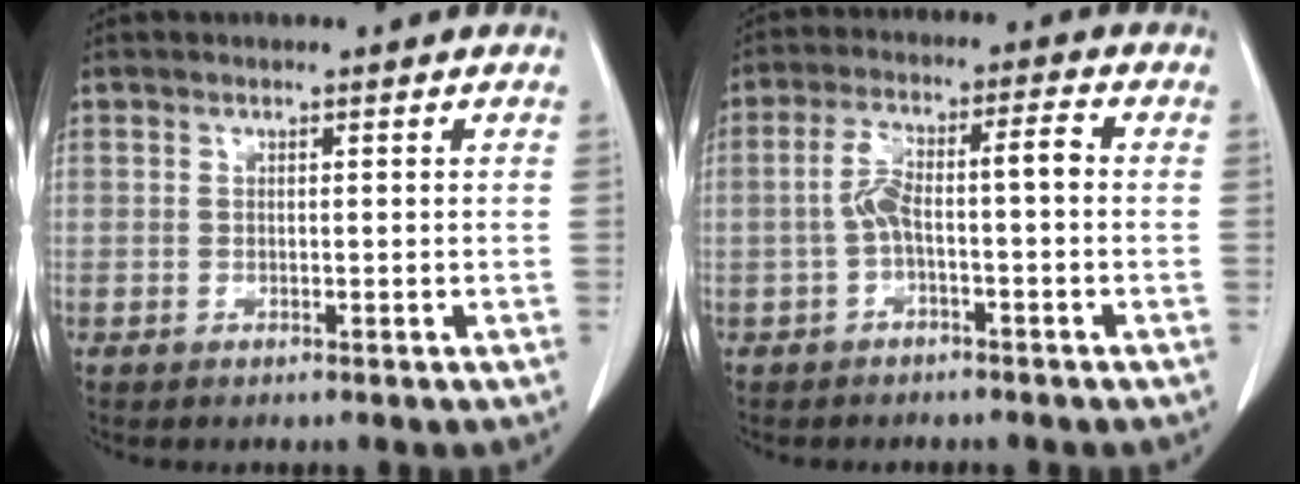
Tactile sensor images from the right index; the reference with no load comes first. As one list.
[{"total": 6.3, "force": [-0.8, 1.2, 6.1], "torque": [-0.117, 0.036, -0.013]}]